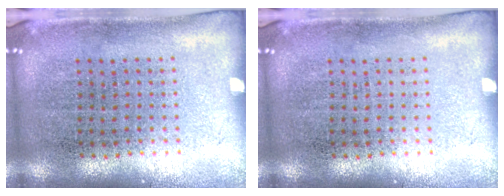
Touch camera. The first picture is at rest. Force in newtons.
{"total": 0.0}